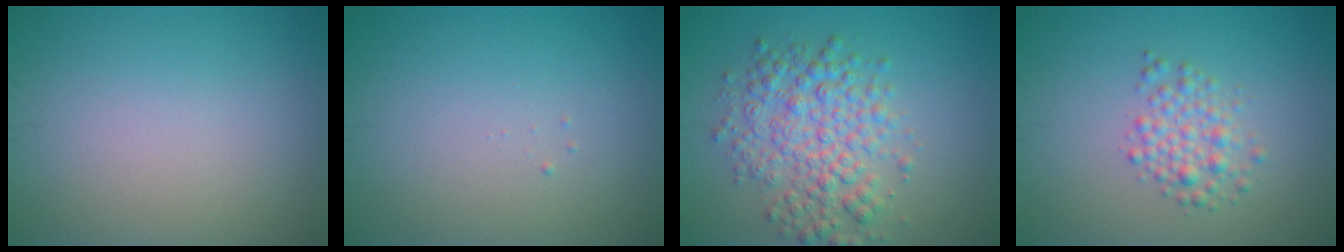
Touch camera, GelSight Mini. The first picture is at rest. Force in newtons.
{"total": 0.0}
{"total": 5.4, "press": 5.4, "slide": 0.0}
{"total": 2.6, "press": 2.5, "slide": 0.0}